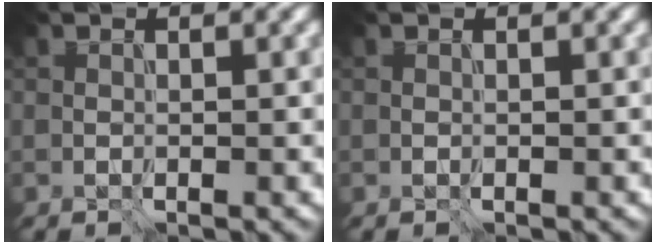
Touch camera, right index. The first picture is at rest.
{"total": 0.0}